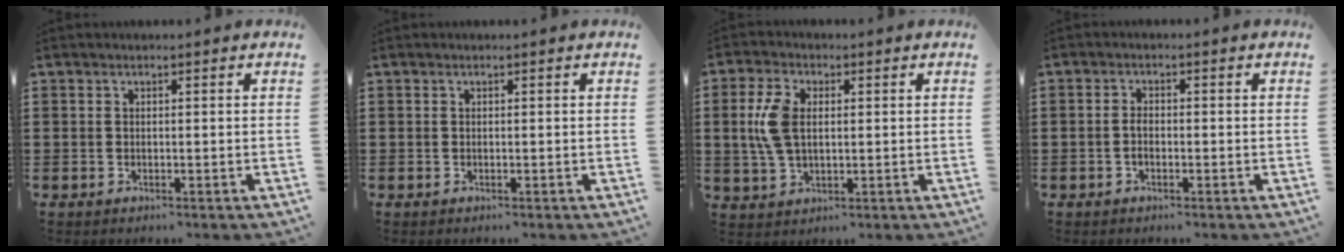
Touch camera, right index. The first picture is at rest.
{"total": 0.0}
{"total": 6.7, "force": [0.9, 4.0, 5.3], "torque": [-0.132, 0.009, 0.009]}
{"total": 1.7, "force": [-0.6, 0.8, 1.4], "torque": [-0.029, -0.002, -0.010]}